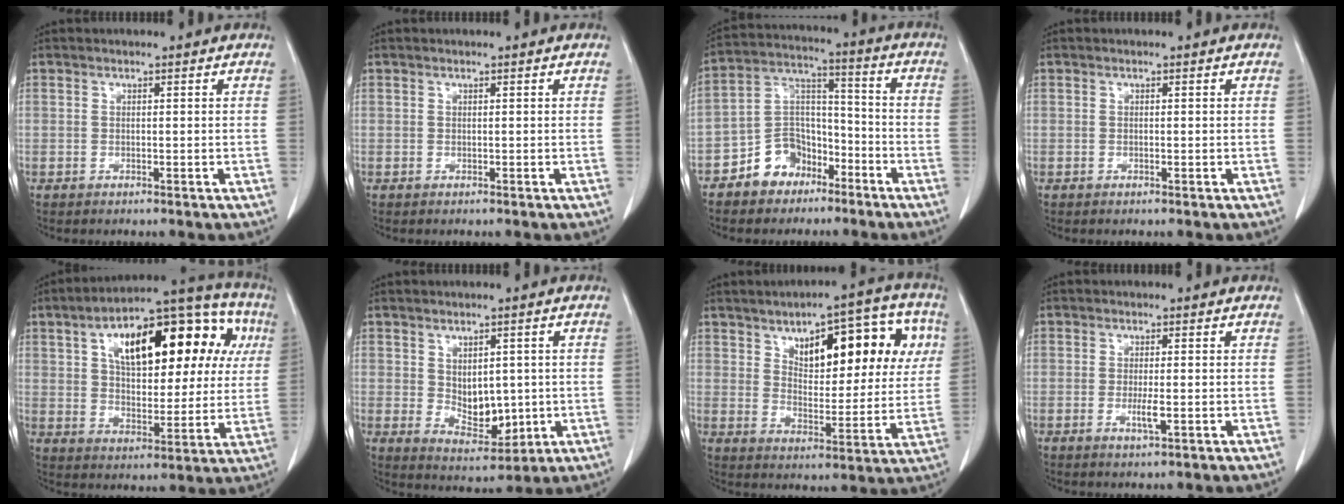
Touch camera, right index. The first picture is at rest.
{"total": 0.0}
{"total": 9.2, "force": [-5.9, 6.5, 3.0], "torque": [-0.062, 0.031, -0.105]}
{"total": 0.0}
{"total": 22.9, "force": [7.5, 9.9, 19.3], "torque": [-0.286, 0.059, 0.110]}
{"total": 6.8, "force": [0.1, 4.0, 5.4], "torque": [-0.087, -0.008, 0.023]}
{"total": 16.6, "force": [6.5, 6.7, 13.7], "torque": [-0.171, 0.029, 0.094]}
{"total": 2.5, "force": [-0.7, 0.2, 2.3], "torque": [-0.045, -0.005, -0.010]}